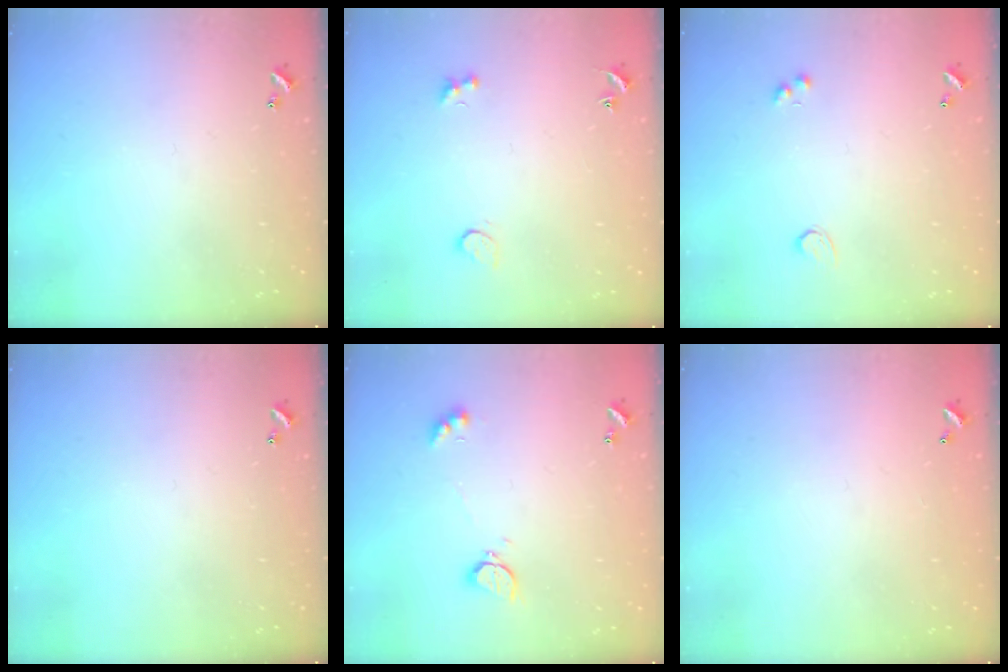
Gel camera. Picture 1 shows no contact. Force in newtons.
{"total": 3.1, "press": 2.9, "slide": 1.2}
{"total": 2.1, "press": 1.6, "slide": 1.3}
{"total": 0.0}
{"total": 2.1, "press": 2.1, "slide": 0.5}
{"total": 2.9, "press": 2.9, "slide": 0.1}